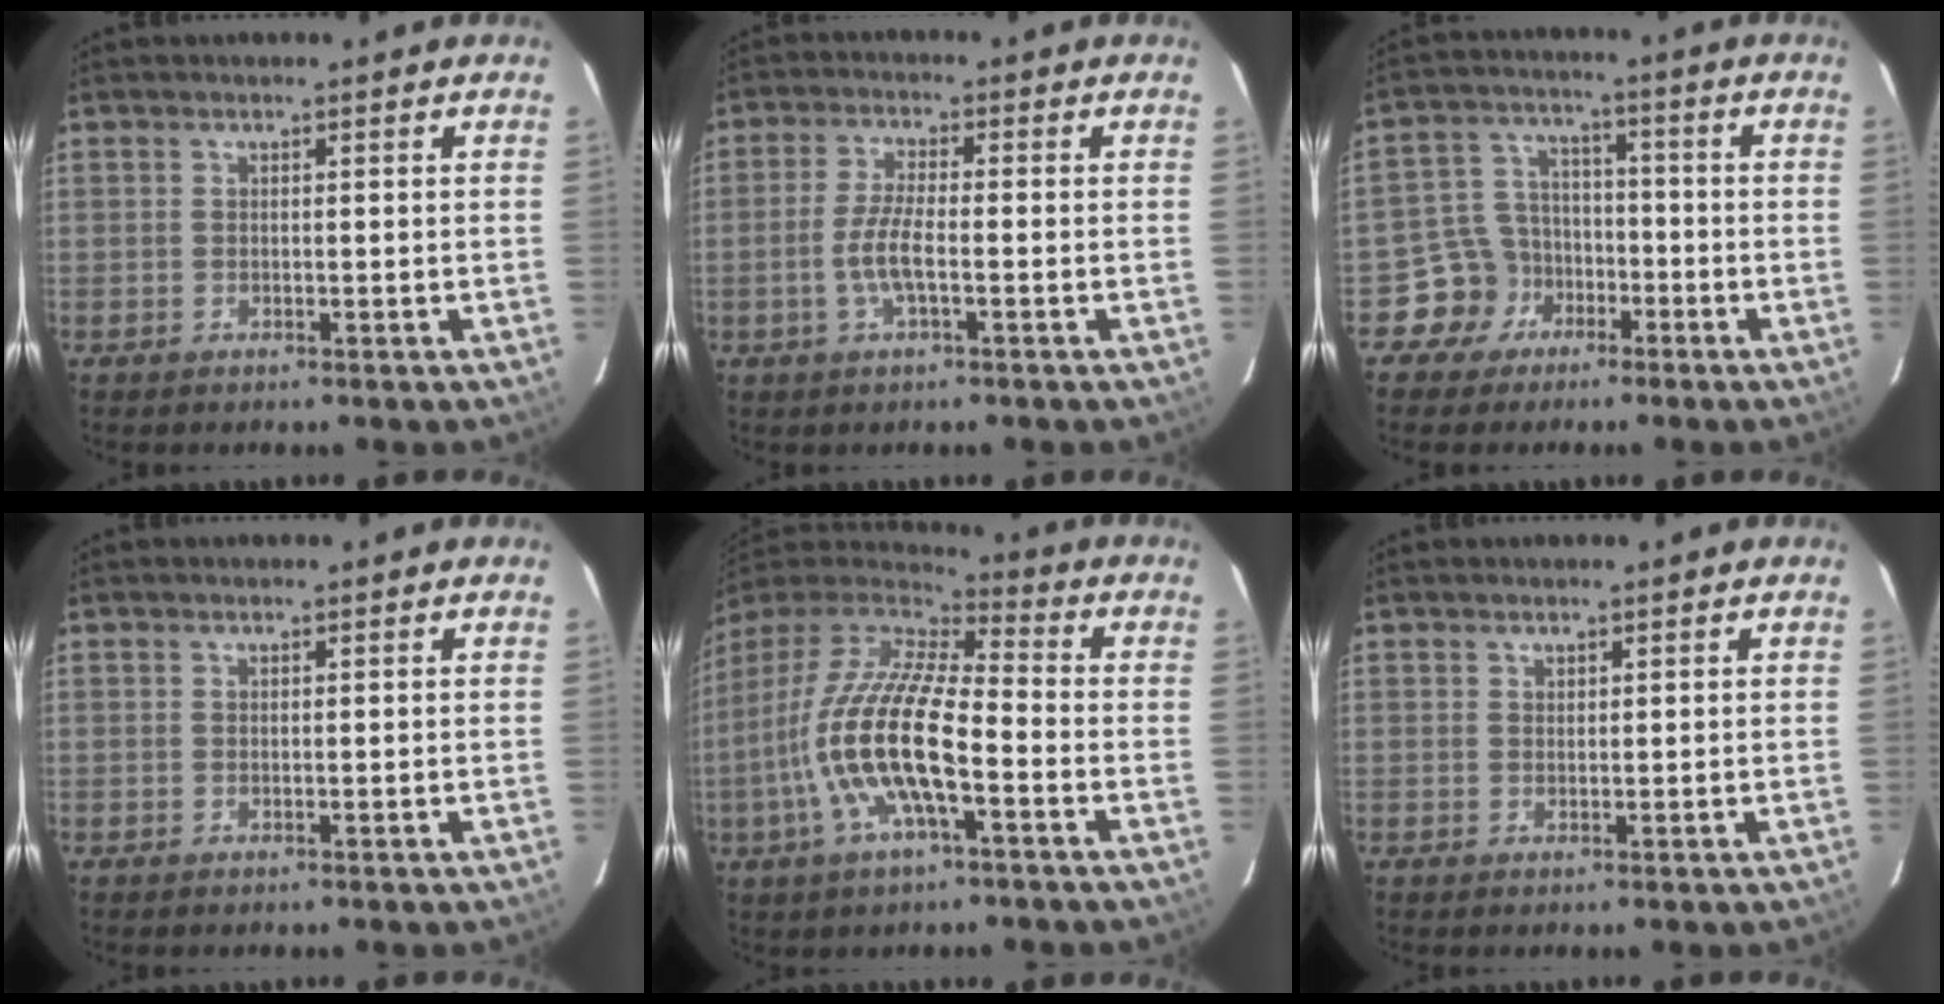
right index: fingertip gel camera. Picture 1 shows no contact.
{"total": 5.6, "force": [-1.7, 1.2, 5.1], "torque": [-0.109, -0.001, -0.036]}
{"total": 7.7, "force": [-4.4, 6.2, 0.9], "torque": [-0.033, 0.034, -0.073]}
{"total": 0.0}
{"total": 18.6, "force": [-5.5, 5.6, 16.8], "torque": [-0.329, -0.016, -0.113]}
{"total": 0.6, "force": [0.5, 0.3, 0.0], "torque": [0.000, 0.001, 0.010]}